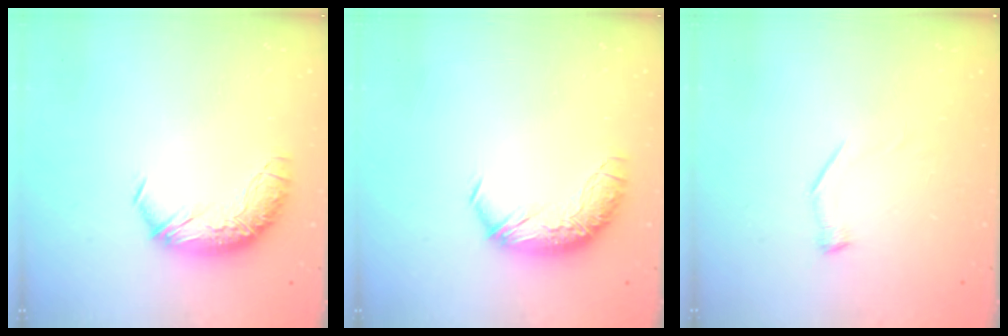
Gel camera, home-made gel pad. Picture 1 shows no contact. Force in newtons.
{"total": 0.0}
{"total": 6.4, "press": 6.3, "slide": 1.1}